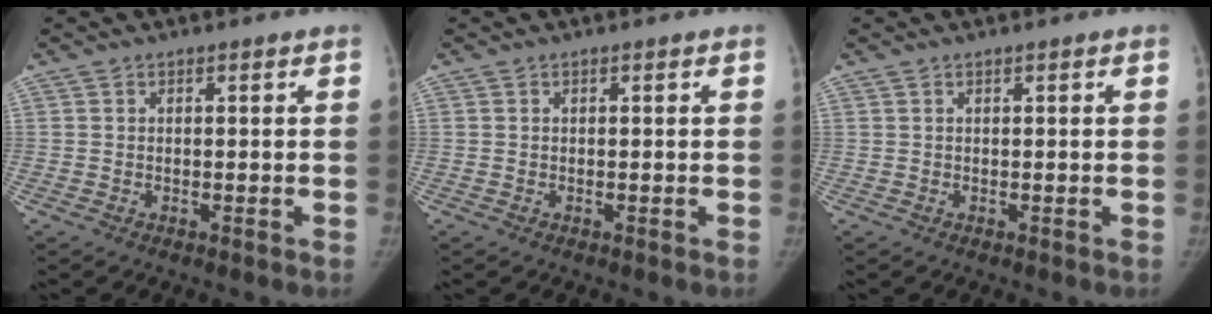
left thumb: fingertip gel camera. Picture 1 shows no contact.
{"total": 0.0}
{"total": 0.0}